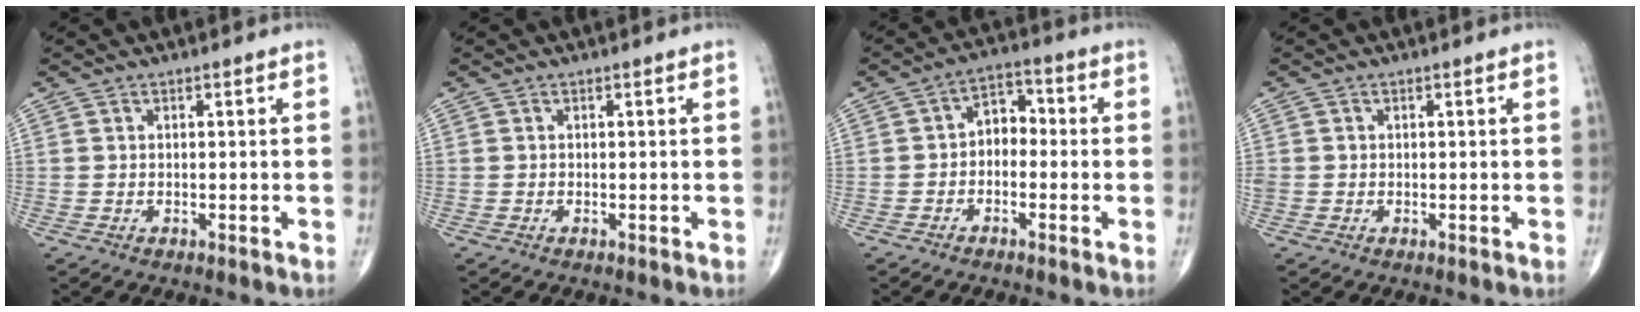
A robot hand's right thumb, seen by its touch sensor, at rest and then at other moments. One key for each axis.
{"total": 0.0}
{"total": 5.3, "fx": -0.8, "fy": 3.8, "fz": 3.6, "tx": -0.033, "ty": 0.029, "tz": -0.030}
{"total": 1.0, "fx": 0.0, "fy": 0.9, "fz": 0.3, "tx": -0.002, "ty": 0.002, "tz": 0.001}